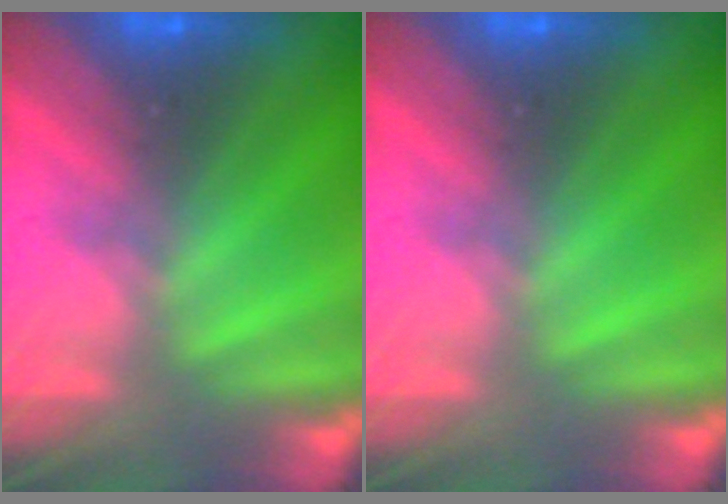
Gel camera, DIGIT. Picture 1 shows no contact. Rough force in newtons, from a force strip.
{"total": 0.0}